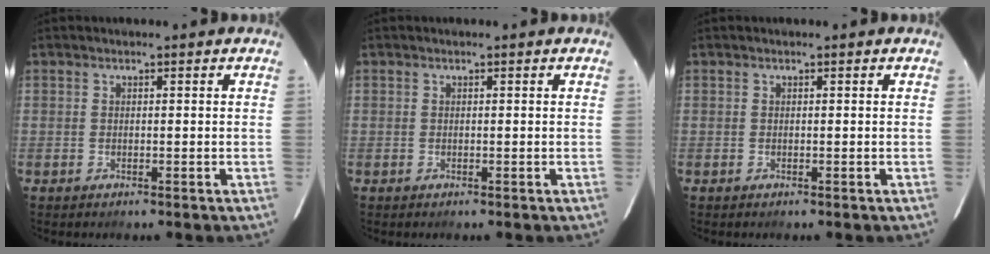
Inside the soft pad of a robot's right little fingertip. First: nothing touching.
{"total": 0.0}
{"total": 0.0}